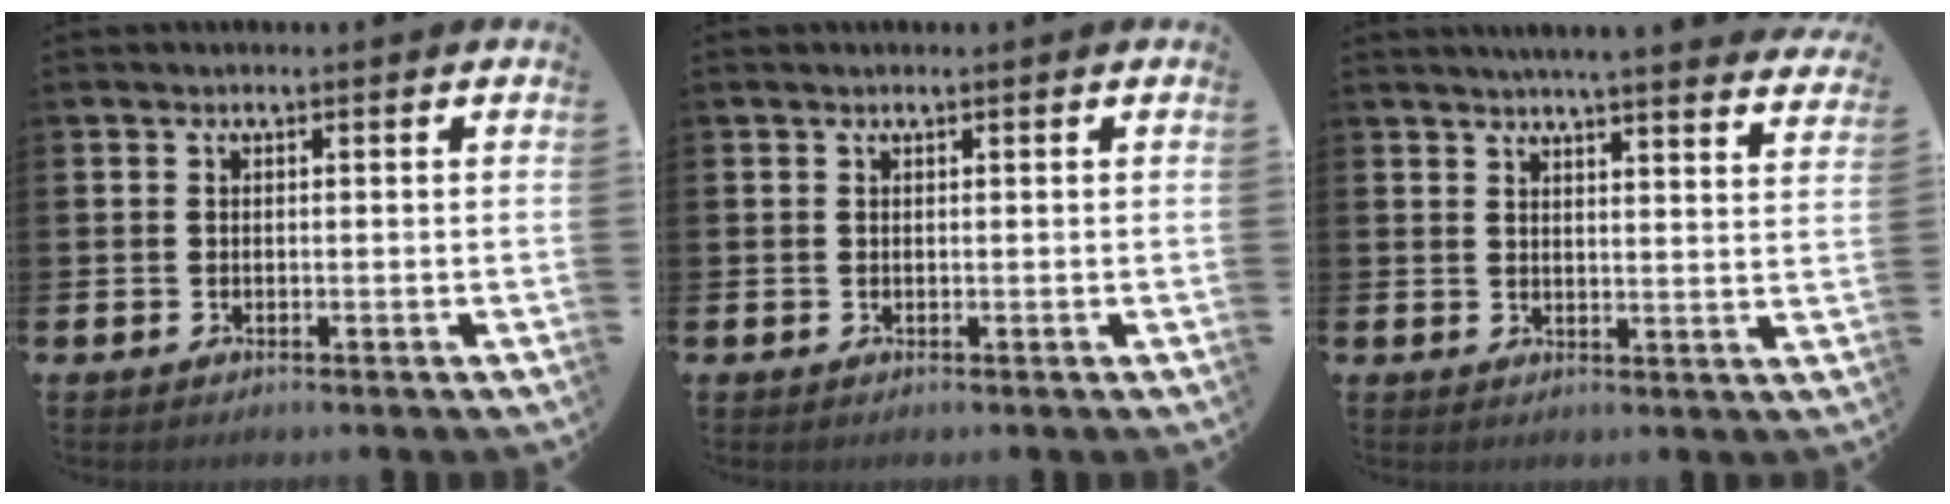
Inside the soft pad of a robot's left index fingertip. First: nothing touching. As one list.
[{"total": 0.0}, {"total": 4.9, "force": [4.7, -0.7, 1.1], "torque": [-0.024, -0.030, 0.081]}]